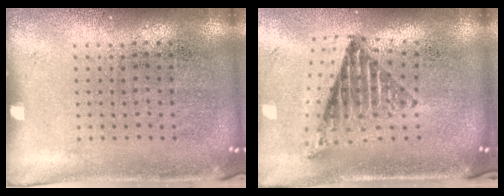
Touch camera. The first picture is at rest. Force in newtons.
{"total": 1.5, "press": 1.3, "slide": 0.9}